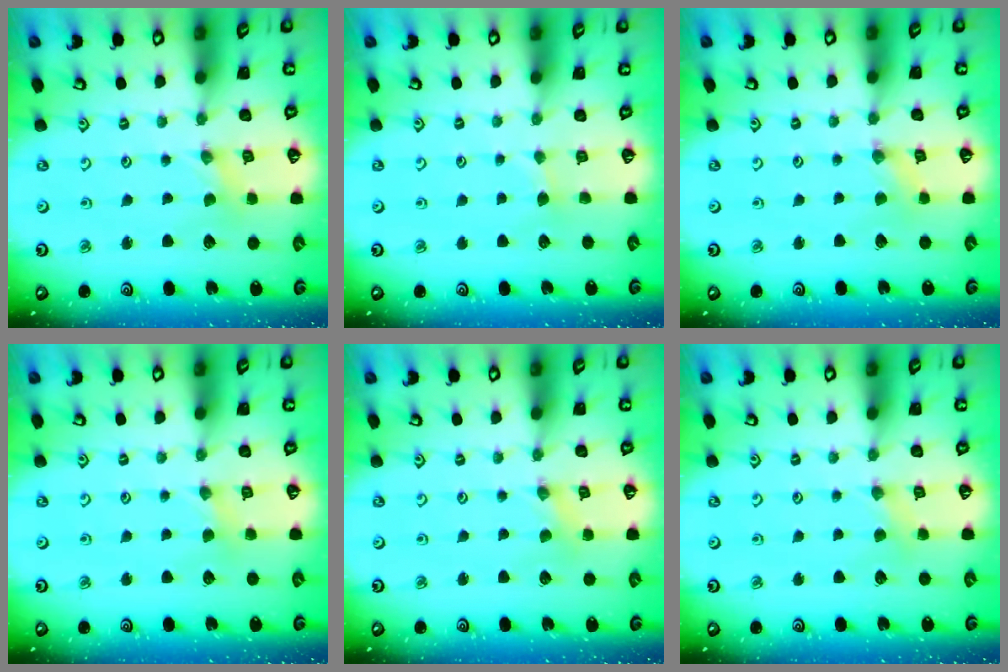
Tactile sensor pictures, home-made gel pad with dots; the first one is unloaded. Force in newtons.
{"total": 1.3, "press": 1.3, "slide": 0.2}
{"total": 0.5, "press": 0.5, "slide": 0.2}
{"total": 1.9, "press": 1.8, "slide": 0.4}
{"total": 0.9, "press": 0.9, "slide": 0.1}
{"total": 2.2, "press": 2.1, "slide": 0.4}